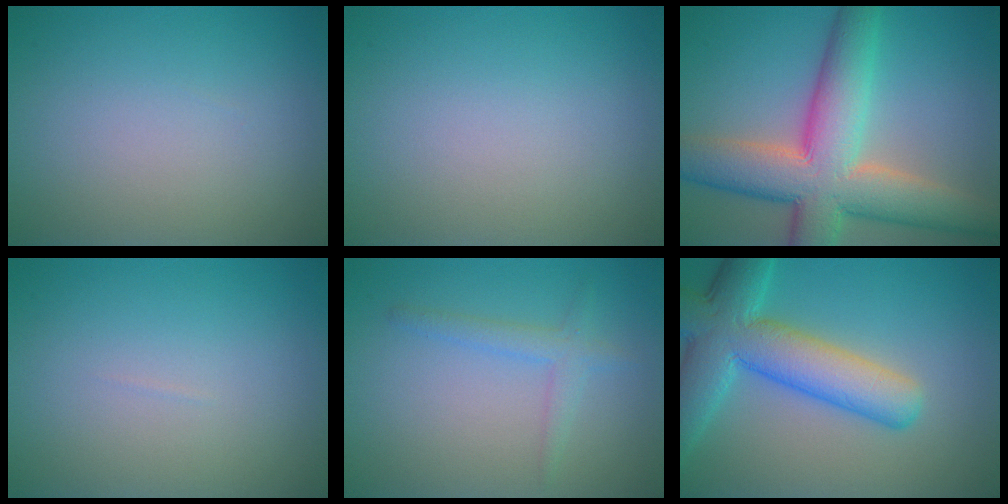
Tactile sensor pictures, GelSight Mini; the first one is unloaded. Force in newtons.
{"total": 0.0}
{"total": 10.9, "press": 10.9, "slide": 0.9}
{"total": 0.0}
{"total": 2.0, "press": 2.0, "slide": 0.1}
{"total": 8.7, "press": 8.7, "slide": 0.4}